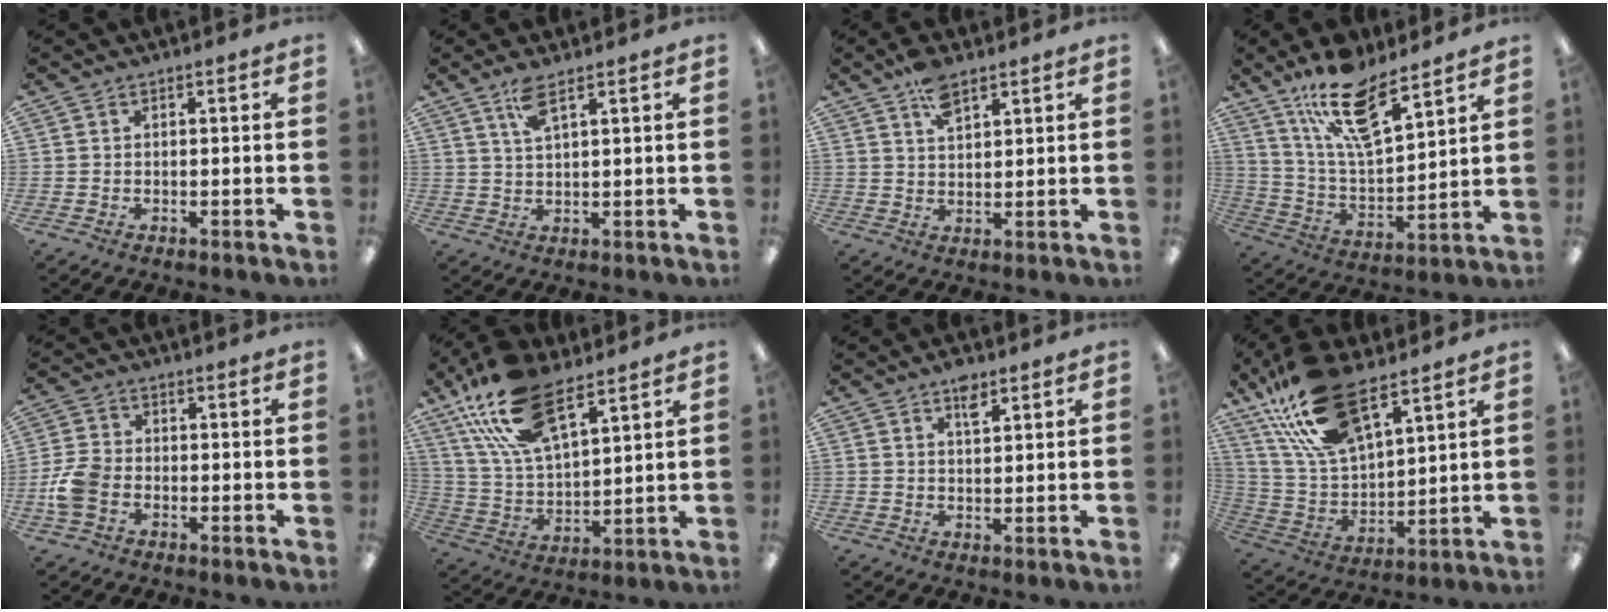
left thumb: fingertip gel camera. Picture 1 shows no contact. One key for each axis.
{"total": 5.2, "fx": 3.4, "fy": 1.2, "fz": 3.8, "tx": -0.085, "ty": 0.003, "tz": 0.059}
{"total": 6.2, "fx": 4.2, "fy": 2.6, "fz": 3.7, "tx": -0.066, "ty": -0.012, "tz": 0.074}
{"total": 17.1, "fx": 12.1, "fy": 6.1, "fz": 10.4, "tx": -0.190, "ty": -0.058, "tz": 0.210}
{"total": 7.3, "fx": -2.2, "fy": 5.3, "fz": 4.6, "tx": -0.098, "ty": 0.015, "tz": -0.039}
{"total": 20.4, "fx": 12.7, "fy": 9.3, "fz": 13.0, "tx": -0.270, "ty": -0.042, "tz": 0.225}
{"total": 4.3, "fx": 2.8, "fy": 1.8, "fz": 2.7, "tx": -0.035, "ty": -0.008, "tz": 0.045}
{"total": 22.0, "fx": 14.2, "fy": 9.4, "fz": 13.8, "tx": -0.291, "ty": -0.054, "tz": 0.253}